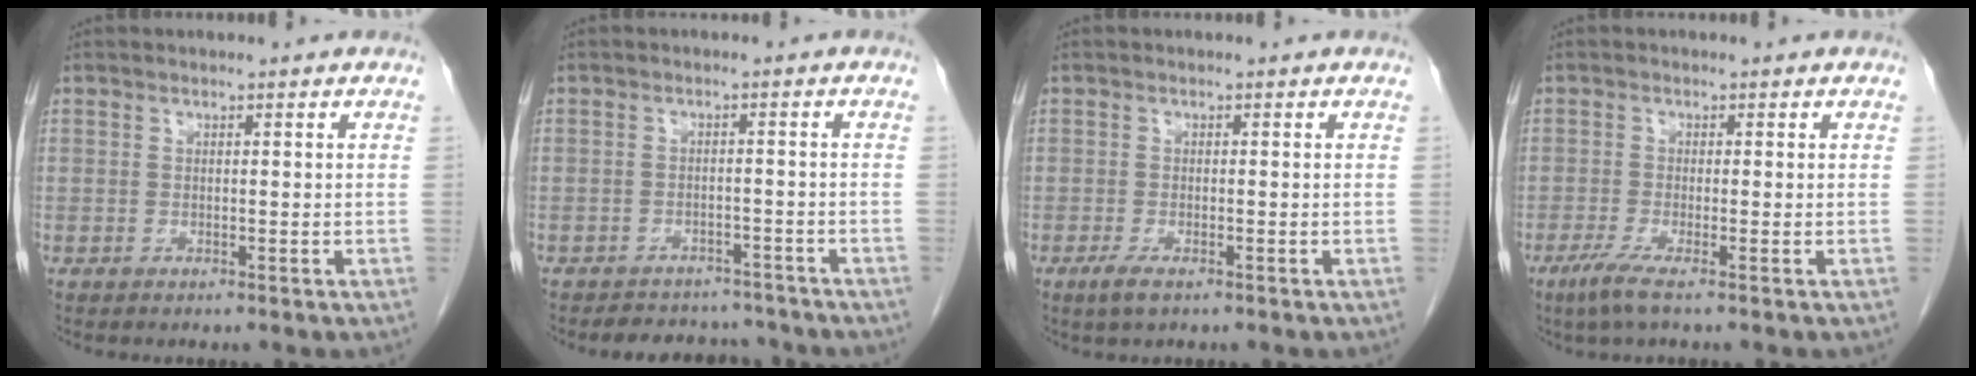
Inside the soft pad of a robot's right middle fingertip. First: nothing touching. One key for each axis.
{"total": 6.9, "fx": -6.4, "fy": 2.4, "fz": 0.7, "tx": 0.000, "ty": 0.008, "tz": -0.080}
{"total": 2.1, "fx": -1.2, "fy": 0.5, "fz": 1.6, "tx": -0.038, "ty": -0.005, "tz": -0.022}
{"total": 3.0, "fx": -1.8, "fy": -0.2, "fz": 2.4, "tx": -0.056, "ty": -0.013, "tz": -0.039}